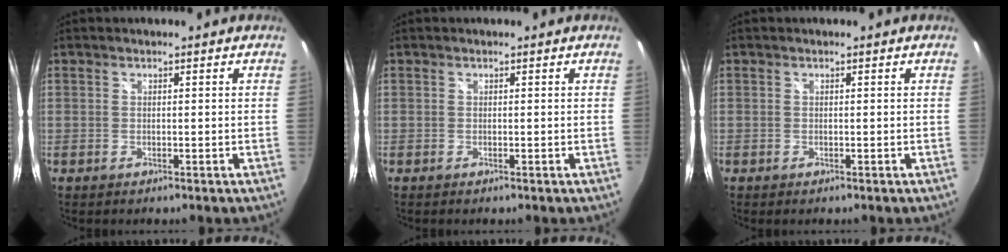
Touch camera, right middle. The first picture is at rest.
{"total": 0.0}
{"total": 0.0}